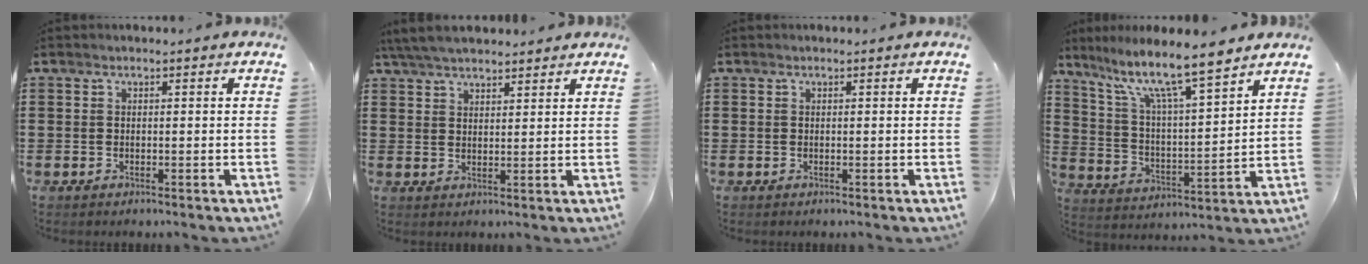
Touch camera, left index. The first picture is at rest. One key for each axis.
{"total": 5.3, "fx": 4.7, "fy": 1.1, "fz": 2.0, "tx": -0.053, "ty": -0.004, "tz": 0.090}
{"total": 0.0}
{"total": 10.0, "fx": 7.9, "fy": 1.3, "fz": 5.9, "tx": -0.143, "ty": -0.043, "tz": 0.133}